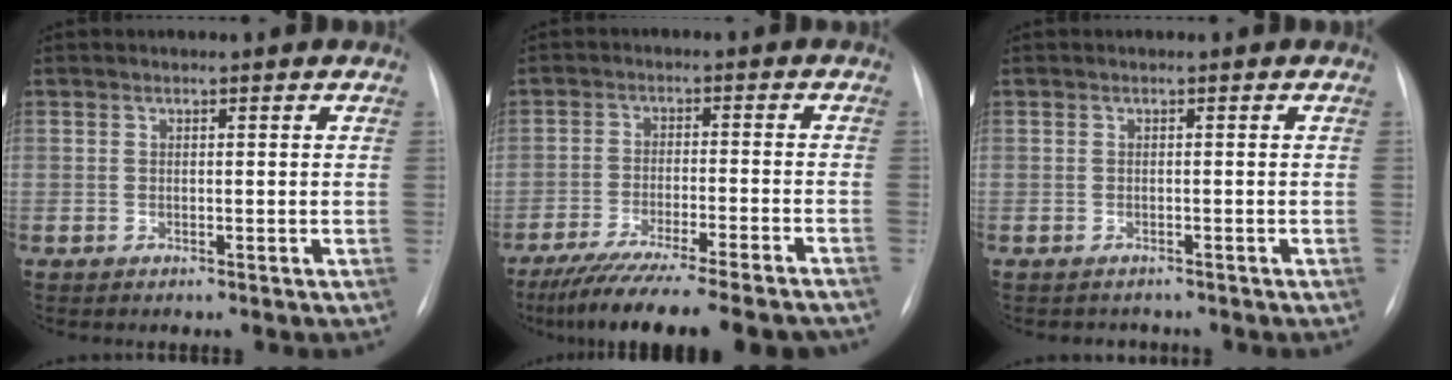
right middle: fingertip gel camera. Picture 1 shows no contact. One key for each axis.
{"total": 19.4, "fx": -16.9, "fy": 1.8, "fz": 9.3, "tx": -0.115, "ty": -0.027, "tz": -0.242}
{"total": 1.8, "fx": -1.6, "fy": 0.8, "fz": -0.2, "tx": 0.001, "ty": 0.000, "tz": -0.021}